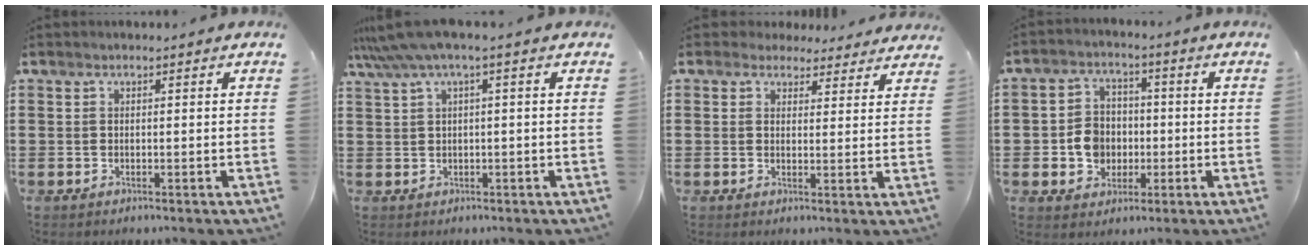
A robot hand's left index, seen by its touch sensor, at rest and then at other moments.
{"total": 4.2, "force": [1.1, 0.1, 4.0], "torque": [-0.091, -0.009, 0.015]}
{"total": 3.3, "force": [2.9, 1.4, 0.5], "torque": [-0.020, 0.000, 0.056]}
{"total": 6.1, "force": [-0.9, 5.3, 2.8], "torque": [-0.073, 0.013, -0.016]}